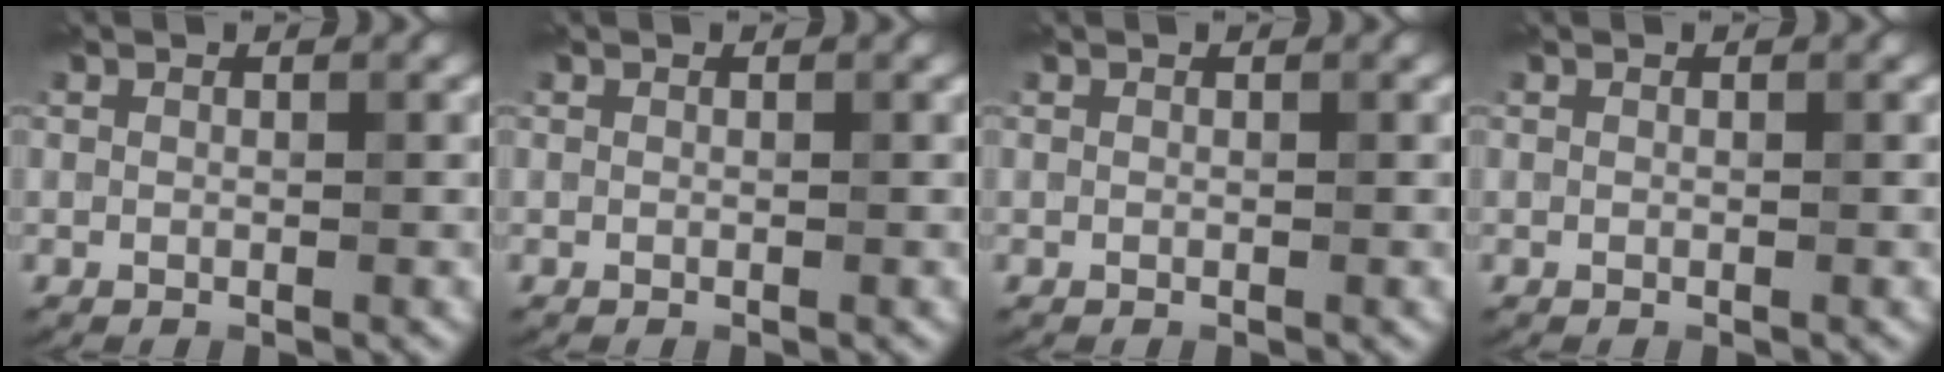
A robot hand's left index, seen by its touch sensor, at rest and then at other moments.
{"total": 0.0}
{"total": 0.0}
{"total": 0.0}